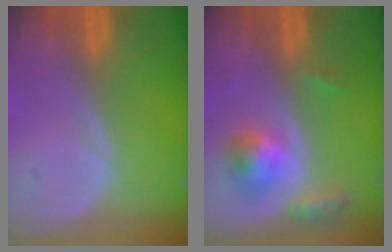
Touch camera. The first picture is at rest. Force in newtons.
{"total": 5.2, "press": 4.9, "slide": 1.8}